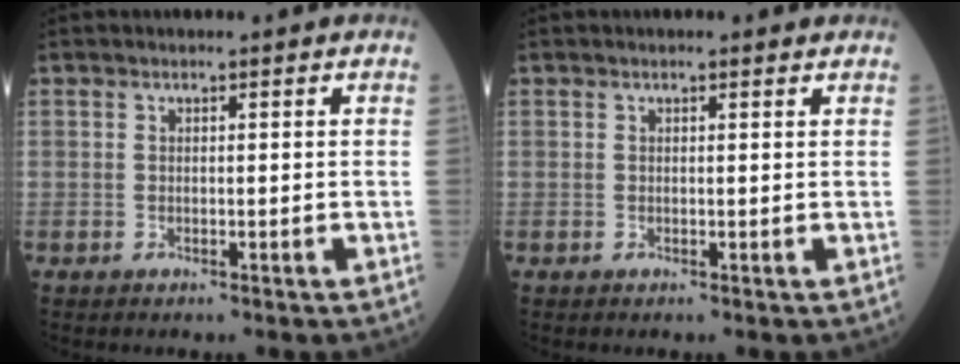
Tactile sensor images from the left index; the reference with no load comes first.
{"total": 1.7, "force": [1.4, 0.4, 0.7], "torque": [-0.012, 0.007, 0.015]}